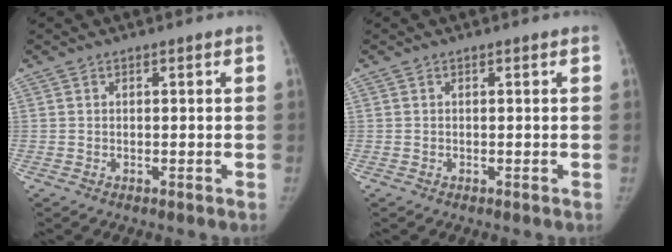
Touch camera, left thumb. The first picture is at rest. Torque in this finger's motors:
{"motor_torque": [0.24, 0.06, -0.30, 0.06, 0.08]}